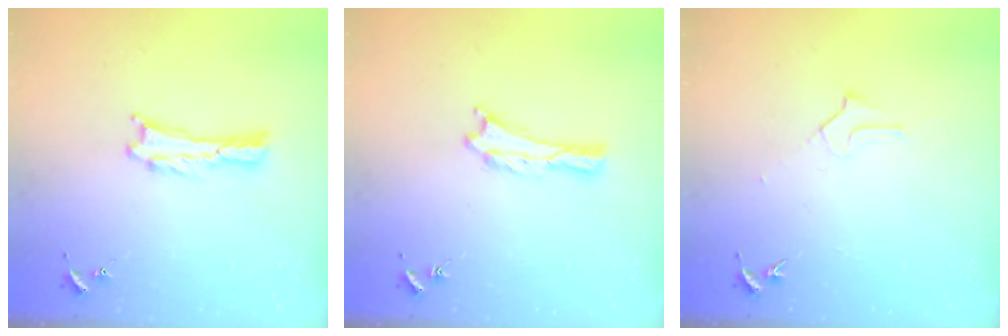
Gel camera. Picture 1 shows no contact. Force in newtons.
{"total": 0.0}
{"total": 1.6, "press": 1.6, "slide": 0.1}